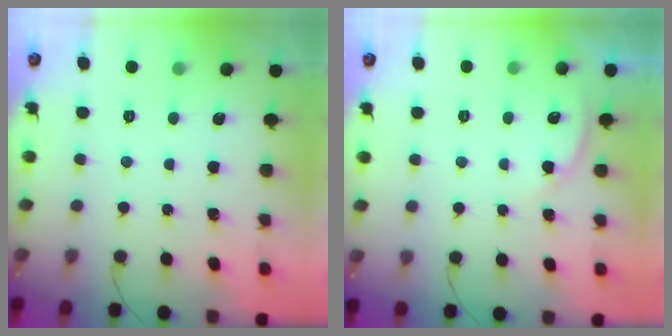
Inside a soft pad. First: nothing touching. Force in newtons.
{"total": 3.9, "press": 3.5, "slide": 1.8}